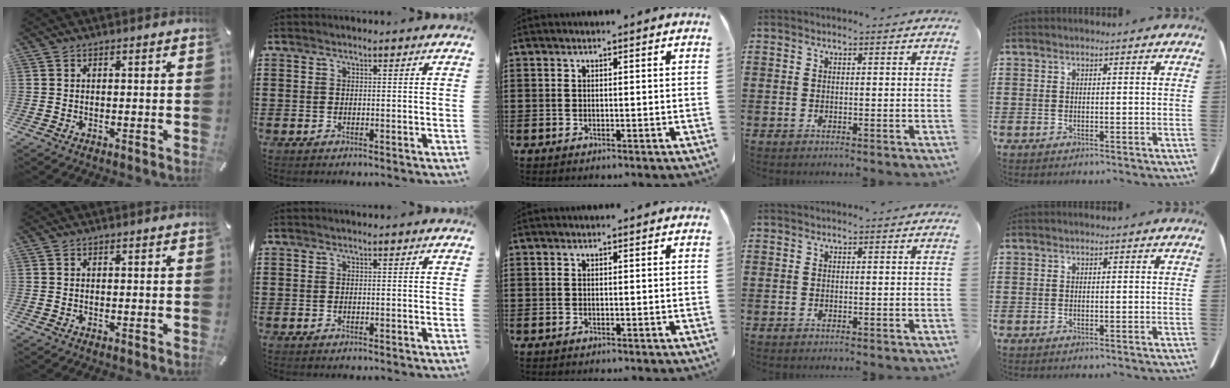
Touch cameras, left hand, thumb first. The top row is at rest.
{}